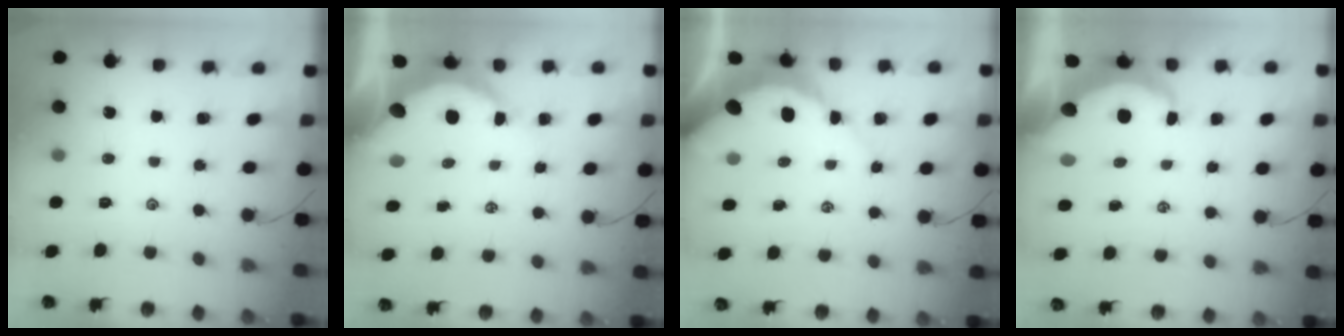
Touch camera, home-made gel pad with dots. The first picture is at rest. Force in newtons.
{"total": 10.9, "press": 10.9, "slide": 1.2}
{"total": 7.0, "press": 7.0, "slide": 0.7}
{"total": 8.3, "press": 8.2, "slide": 1.3}